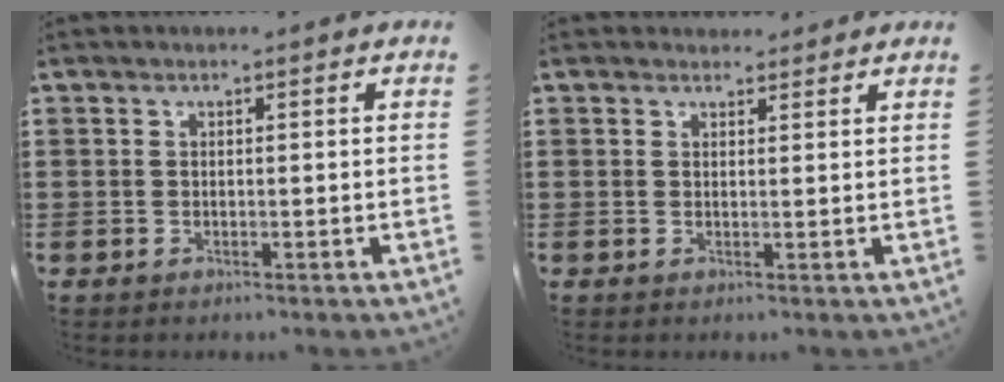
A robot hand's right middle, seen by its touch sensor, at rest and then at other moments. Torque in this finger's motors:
{"motor_torque": [-1.29, -0.42, 0.02, -0.01]}